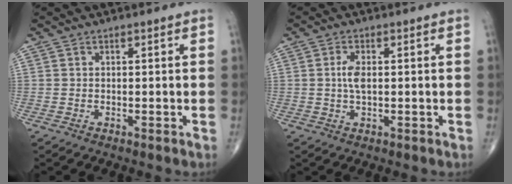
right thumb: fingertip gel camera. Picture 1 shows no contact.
{"total": 3.2, "force": [0.3, 1.4, 2.9], "torque": [-0.059, 0.001, 0.002]}